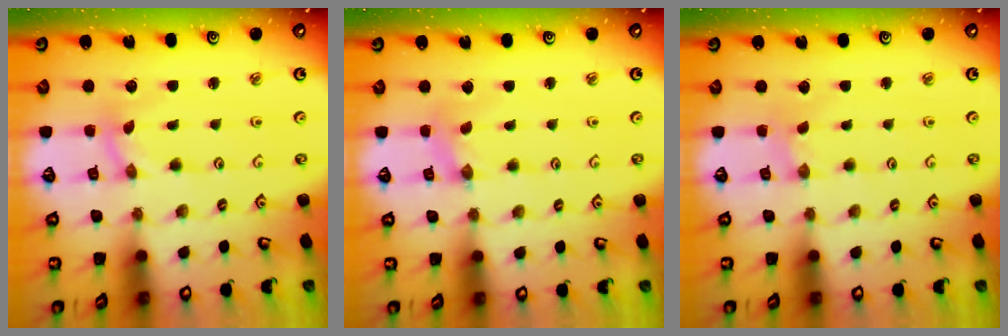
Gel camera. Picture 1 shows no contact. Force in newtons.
{"total": 0.0}
{"total": 0.0}